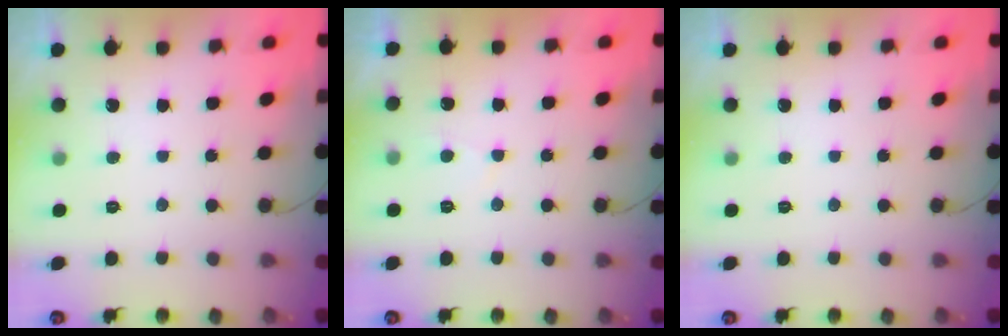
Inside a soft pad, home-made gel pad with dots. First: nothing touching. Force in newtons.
{"total": 2.7, "press": 2.6, "slide": 0.5}
{"total": 0.0}